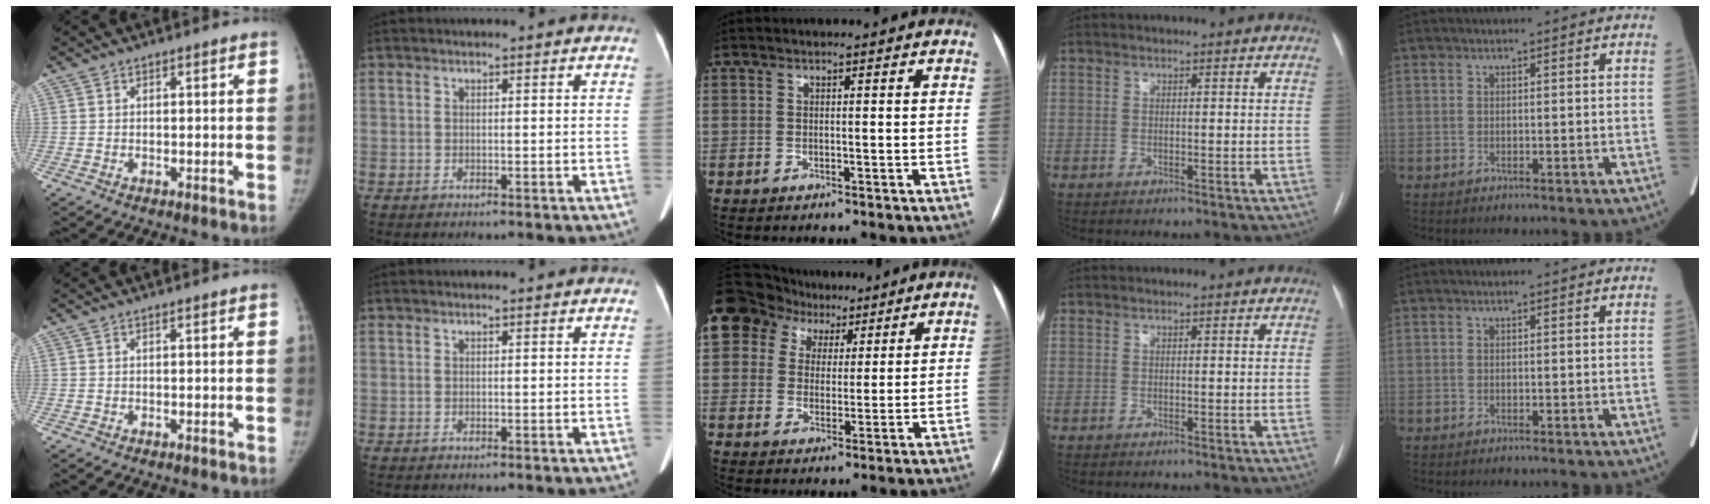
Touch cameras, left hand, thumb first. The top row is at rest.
{"middle": {"total": 22.0, "force": [11.6, 16.5, 8.8], "torque": [-0.266, 0.099, 0.215]}}